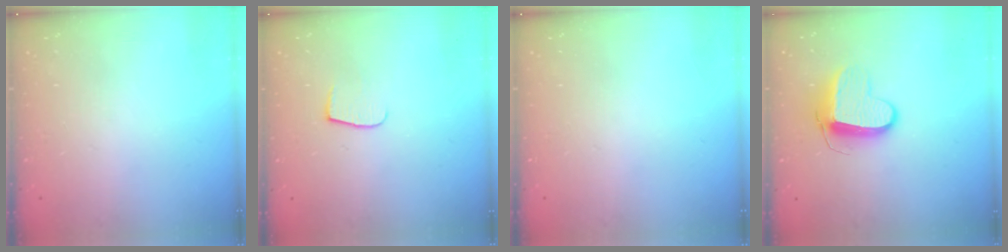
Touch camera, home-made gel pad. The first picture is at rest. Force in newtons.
{"total": 4.9, "press": 4.9, "slide": 0.5}
{"total": 0.0}
{"total": 9.5, "press": 9.5, "slide": 0.2}